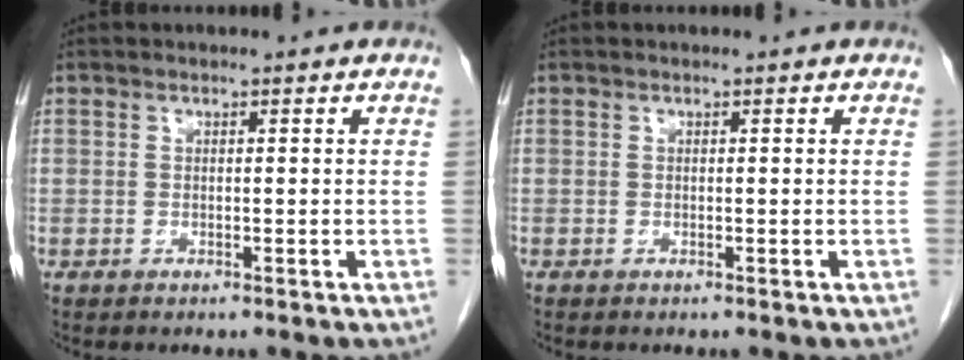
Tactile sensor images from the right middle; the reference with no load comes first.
{"total": 0.0}